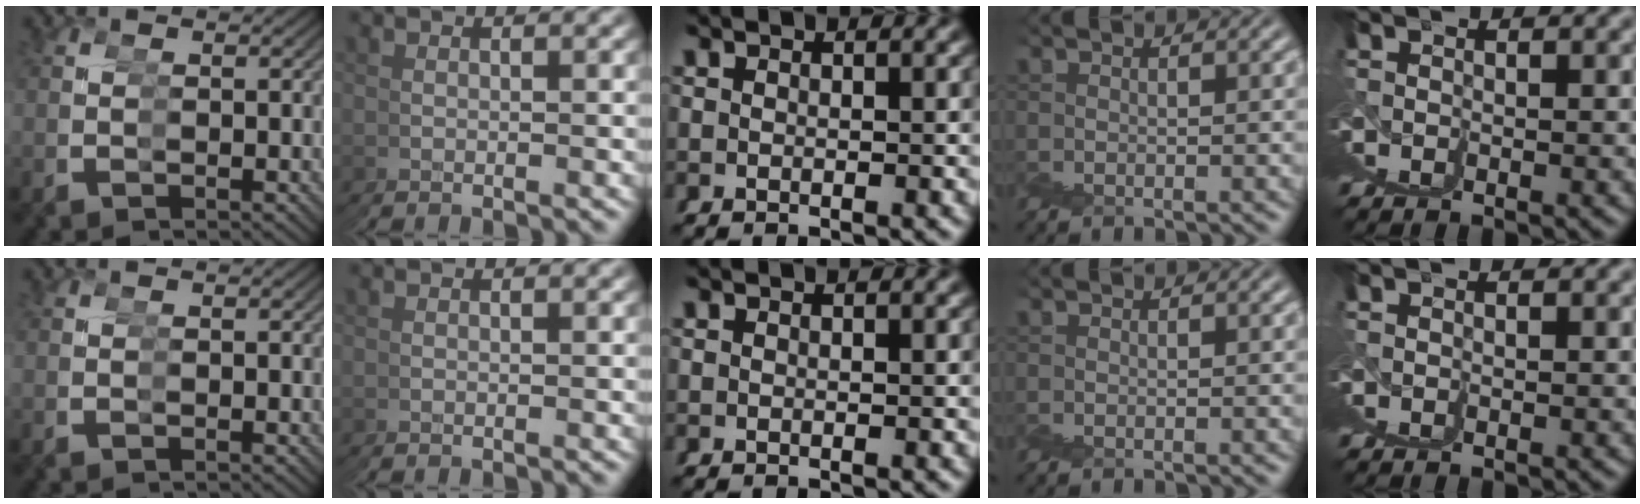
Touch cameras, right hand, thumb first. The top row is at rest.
{}